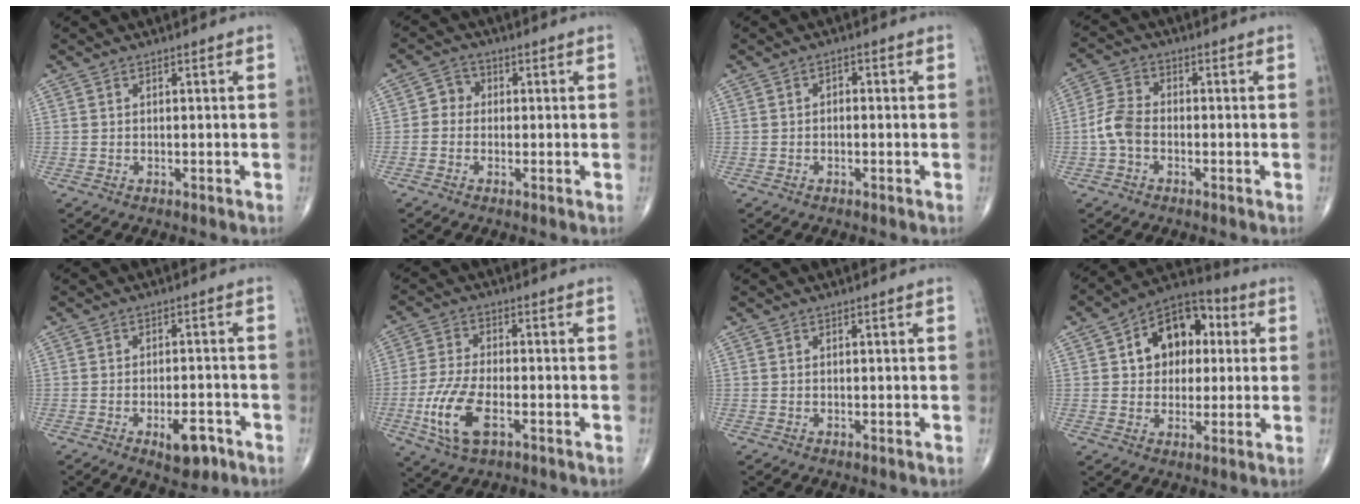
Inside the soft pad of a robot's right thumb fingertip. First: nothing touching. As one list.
[{"total": 3.3, "force": [-0.3, 2.9, 1.4], "torque": [-0.004, 0.009, -0.019]}, {"total": 1.3, "force": [-0.2, 0.8, 1.0], "torque": [-0.004, 0.003, -0.009]}, {"total": 5.7, "force": [-1.6, 3.8, 3.9], "torque": [-0.083, 0.020, -0.041]}, {"total": 5.9, "force": [-3.1, 2.6, 4.3], "torque": [-0.049, 0.015, -0.040]}, {"total": 10.5, "force": [-3.6, 4.8, 8.6], "torque": [-0.188, 0.007, -0.068]}, {"total": 0.0}, {"total": 14.0, "force": [3.1, 10.0, 9.3], "torque": [-0.090, 0.019, 0.037]}]